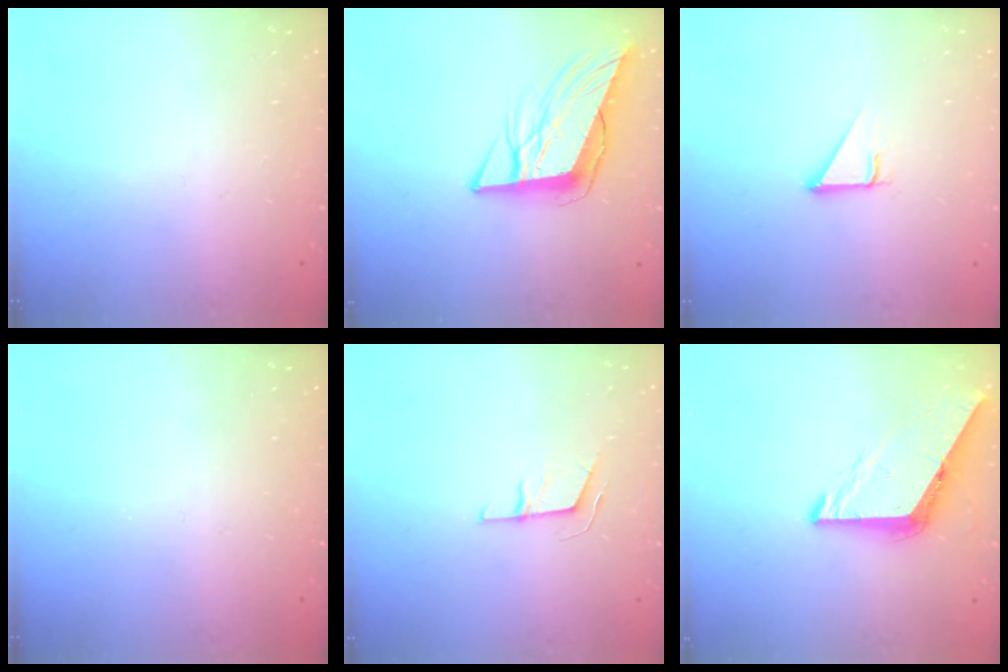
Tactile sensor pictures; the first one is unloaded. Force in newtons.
{"total": 11.1, "press": 10.3, "slide": 4.0}
{"total": 2.9, "press": 2.8, "slide": 0.2}
{"total": 0.0}
{"total": 6.1, "press": 6.1, "slide": 1.0}
{"total": 7.0, "press": 7.0, "slide": 0.5}